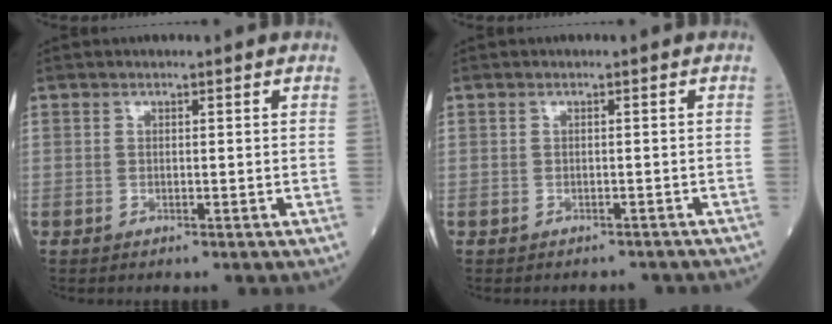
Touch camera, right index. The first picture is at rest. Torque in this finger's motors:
{"motor_torque": [-0.11, -0.09, -0.54, -0.13]}